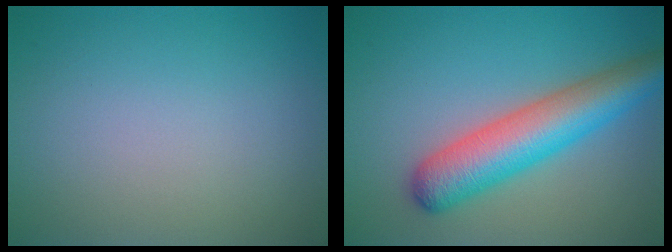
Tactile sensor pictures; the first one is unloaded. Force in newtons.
{"total": 7.1, "press": 7.1, "slide": 0.2}